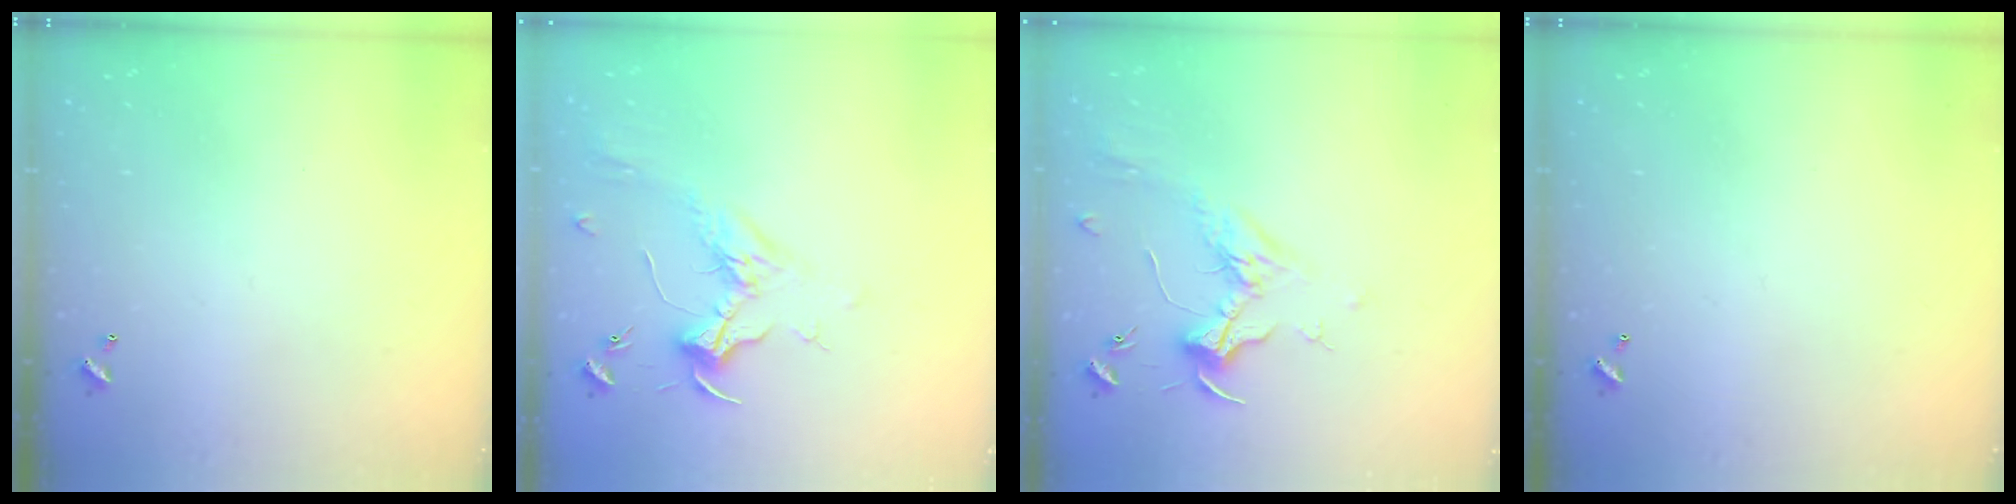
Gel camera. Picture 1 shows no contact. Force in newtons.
{"total": 1.8, "press": 1.6, "slide": 0.6}
{"total": 1.8, "press": 1.7, "slide": 0.6}
{"total": 0.0}